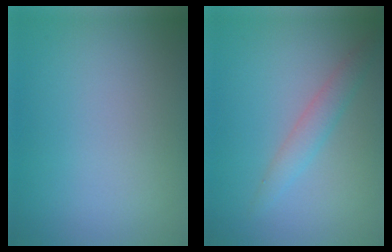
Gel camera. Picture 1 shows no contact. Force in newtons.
{"total": 2.0, "press": 2.0, "slide": 0.2}